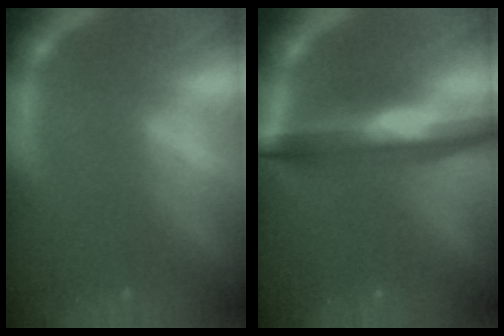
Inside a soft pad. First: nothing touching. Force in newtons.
{"total": 7.1}